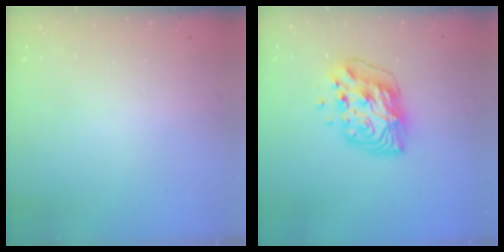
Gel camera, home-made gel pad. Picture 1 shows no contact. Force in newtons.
{"total": 10.6, "press": 10.5, "slide": 1.6}